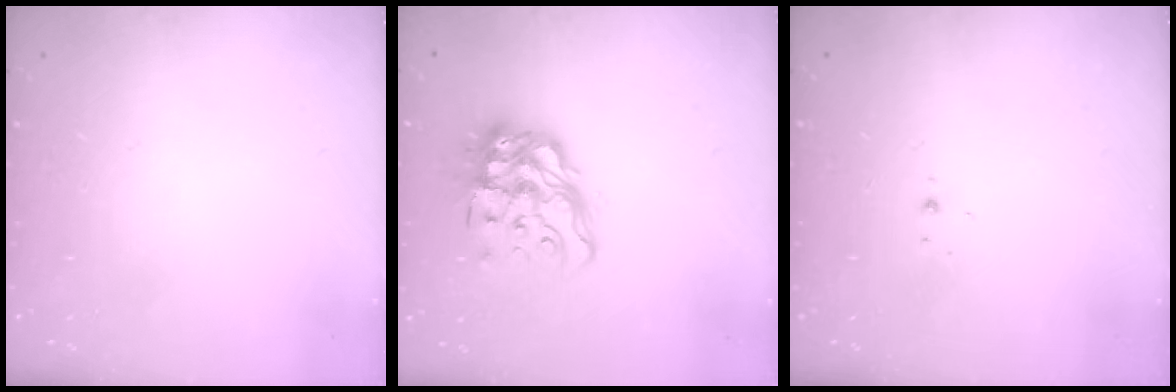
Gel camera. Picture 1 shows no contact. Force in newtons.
{"total": 14.6, "press": 14.5, "slide": 2.0}
{"total": 3.0, "press": 2.9, "slide": 0.8}